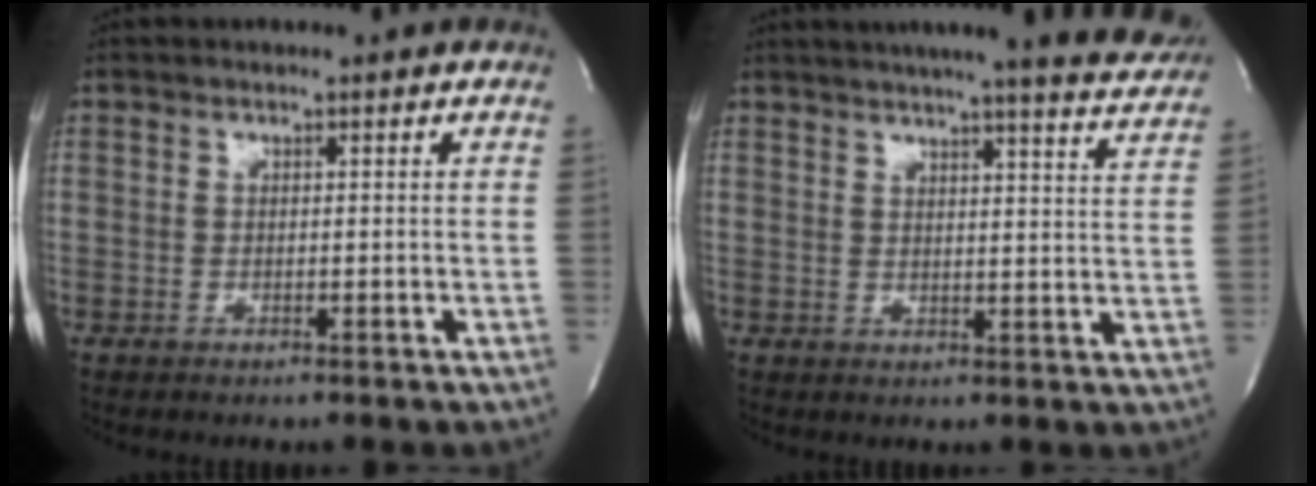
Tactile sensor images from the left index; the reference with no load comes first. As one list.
[{"total": 19.6, "force": [17.7, 0.9, 8.4], "torque": [-0.121, -0.040, 0.203]}]